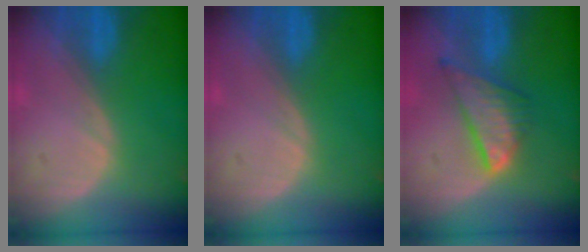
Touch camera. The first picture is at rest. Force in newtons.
{"total": 0.0}
{"total": 7.9, "press": 6.7, "slide": 4.3}